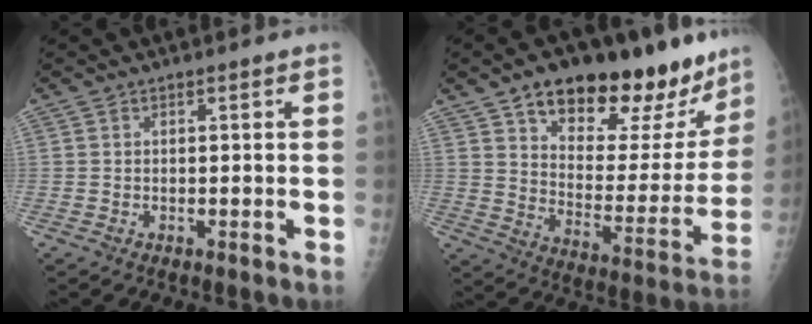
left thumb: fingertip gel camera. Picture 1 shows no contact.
{"total": 25.1, "force": [17.6, 11.2, 14.0], "torque": [-0.149, -0.075, 0.260]}